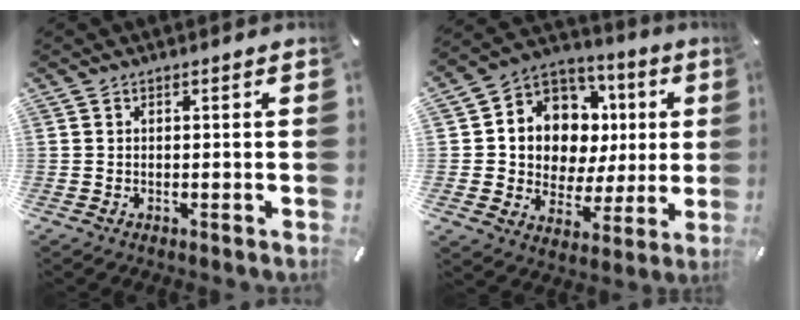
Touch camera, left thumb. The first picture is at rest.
{"total": 10.9, "force": [2.4, 10.1, 3.1], "torque": [-0.056, -0.030, 0.056]}